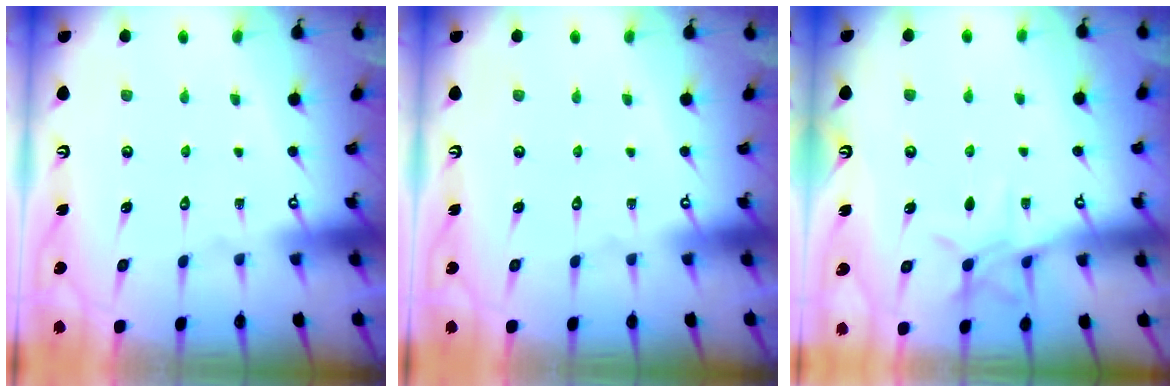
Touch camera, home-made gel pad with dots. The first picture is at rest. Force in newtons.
{"total": 0.0}
{"total": 7.1, "press": 7.1, "slide": 0.5}